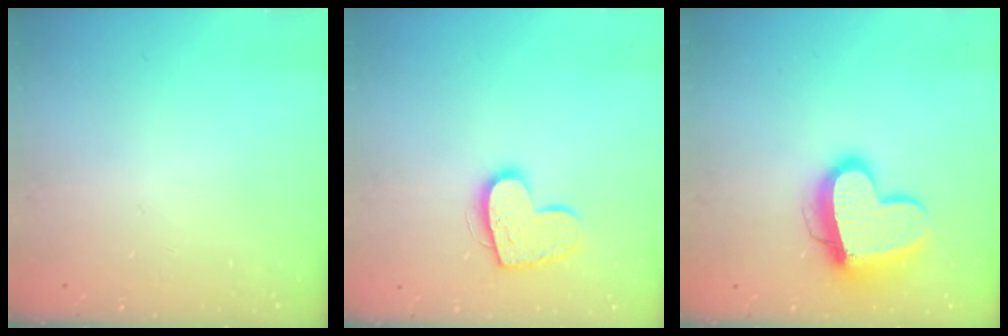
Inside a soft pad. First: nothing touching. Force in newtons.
{"total": 13.3, "press": 13.3, "slide": 0.9}
{"total": 15.0, "press": 14.9, "slide": 1.6}